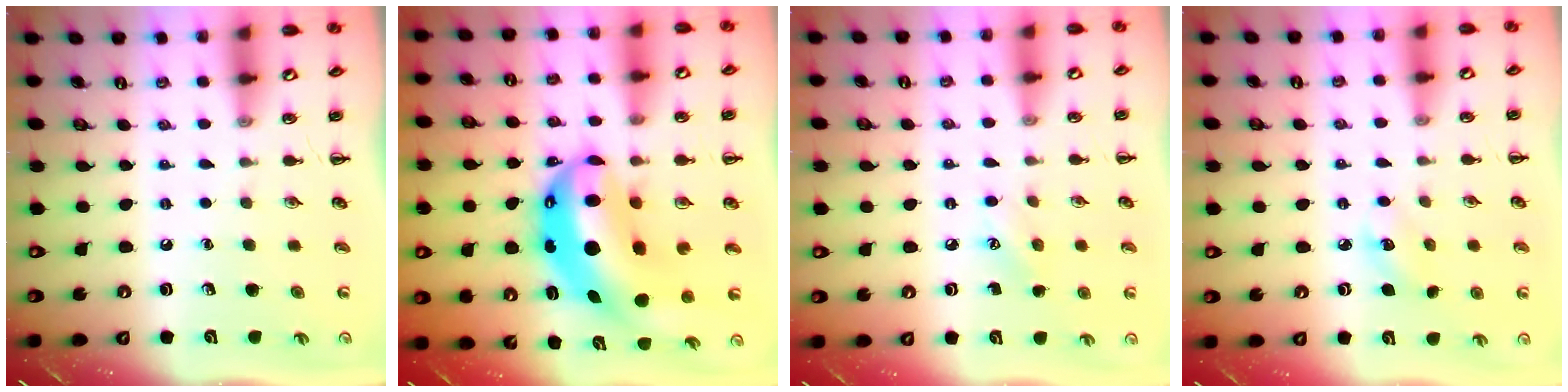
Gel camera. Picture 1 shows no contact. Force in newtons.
{"total": 14.4, "press": 14.0, "slide": 3.3}
{"total": 5.3, "press": 5.1, "slide": 1.4}
{"total": 4.8, "press": 4.6, "slide": 1.3}